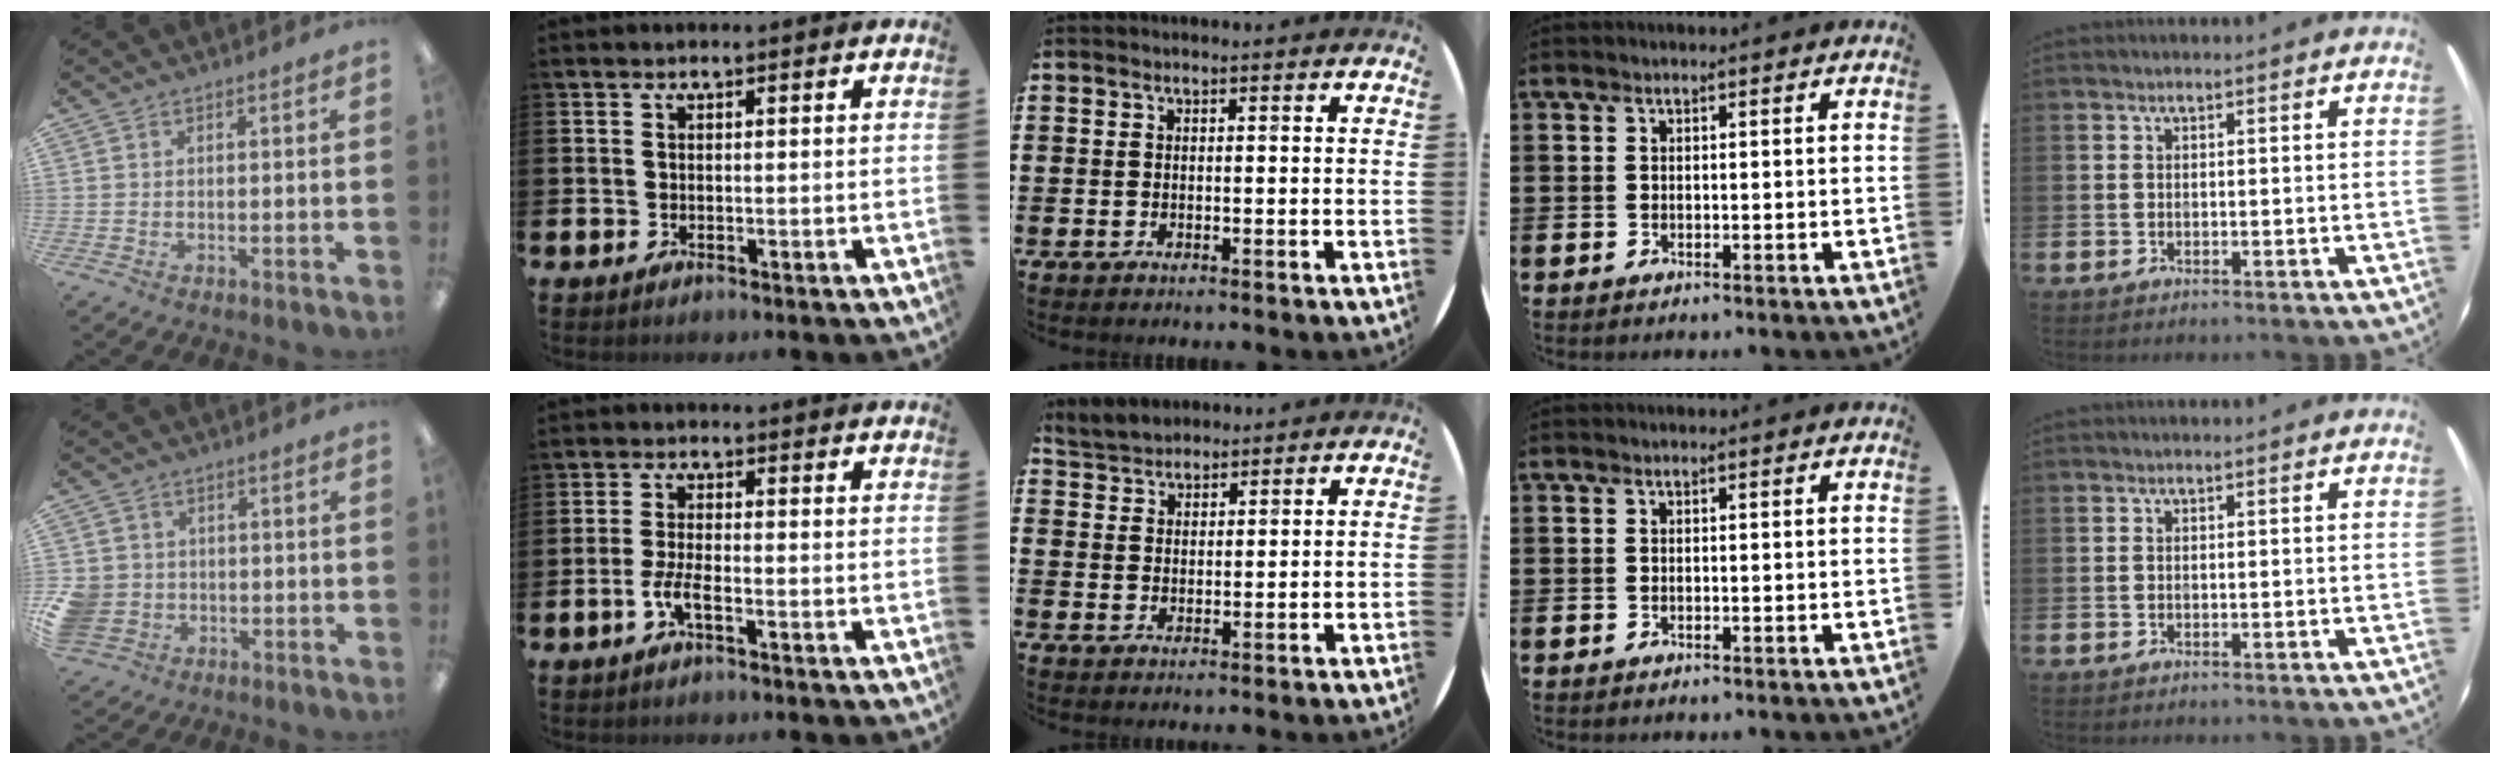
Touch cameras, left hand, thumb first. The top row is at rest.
{"thumb": {"total": 6.3, "force": [-1.1, 5.8, 2.0], "torque": [-0.053, 0.013, -0.018]}, "index": {"total": 2.9, "force": [-1.4, 0.6, 2.5], "torque": [-0.056, 0.001, -0.026]}, "middle": {"total": 3.8, "force": [3.7, 1.0, 0.0], "torque": [-0.012, -0.004, 0.073]}}